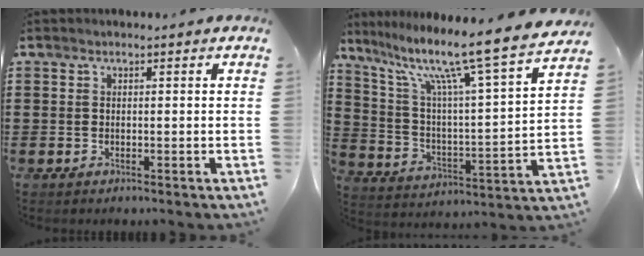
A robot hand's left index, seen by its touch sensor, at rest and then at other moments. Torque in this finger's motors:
{"motor_torque": [1.65, -0.49, 1.05, 0.21]}